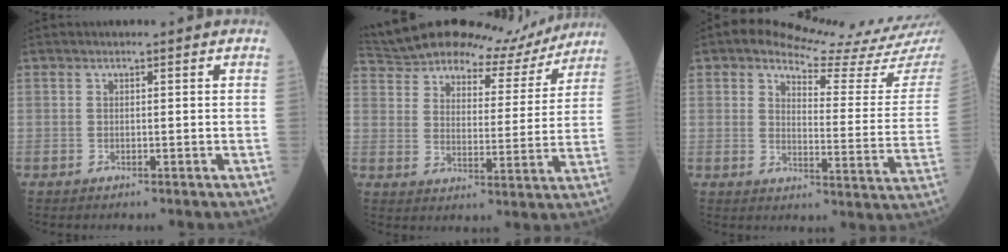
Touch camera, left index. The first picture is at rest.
{"total": 19.0, "force": [17.7, 5.2, 4.6], "torque": [-0.088, -0.013, 0.247]}
{"total": 14.7, "force": [13.5, 1.2, 5.7], "torque": [-0.084, -0.075, 0.148]}